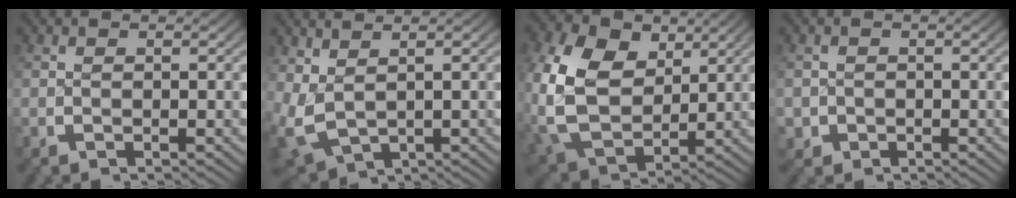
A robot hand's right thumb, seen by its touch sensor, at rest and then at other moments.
{"total": 5.0, "force": [0.2, 3.7, 3.3], "torque": [-0.094, -0.035, 0.029]}
{"total": 11.2, "force": [1.0, 8.2, 7.6], "torque": [-0.193, -0.045, 0.037]}
{"total": 2.2, "force": [-0.9, 2.0, 0.3], "torque": [-0.012, -0.014, -0.010]}